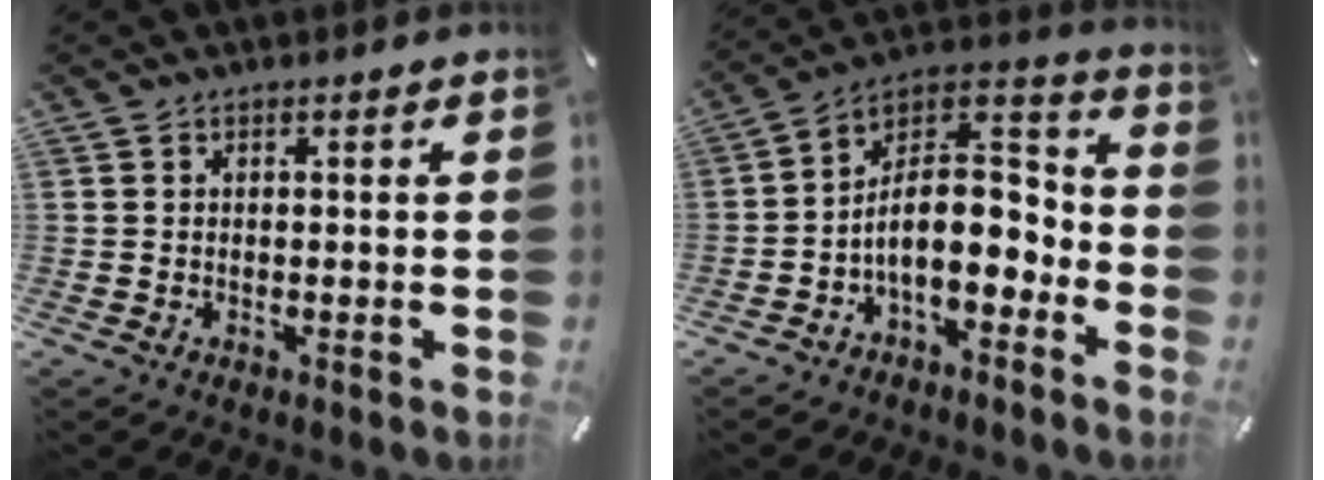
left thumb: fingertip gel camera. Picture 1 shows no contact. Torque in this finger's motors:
{"motor_torque": [0.10, 1.64, 1.55, 0.90, 0.20]}